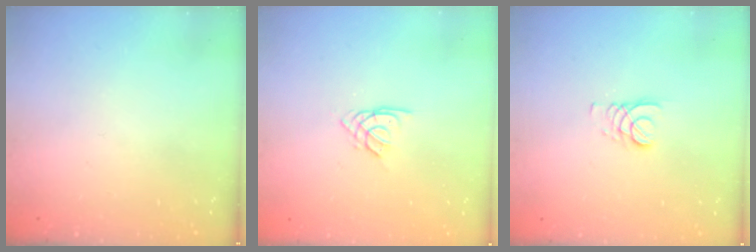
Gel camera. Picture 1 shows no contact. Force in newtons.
{"total": 2.5, "press": 2.4, "slide": 0.5}
{"total": 2.7, "press": 2.7, "slide": 0.3}